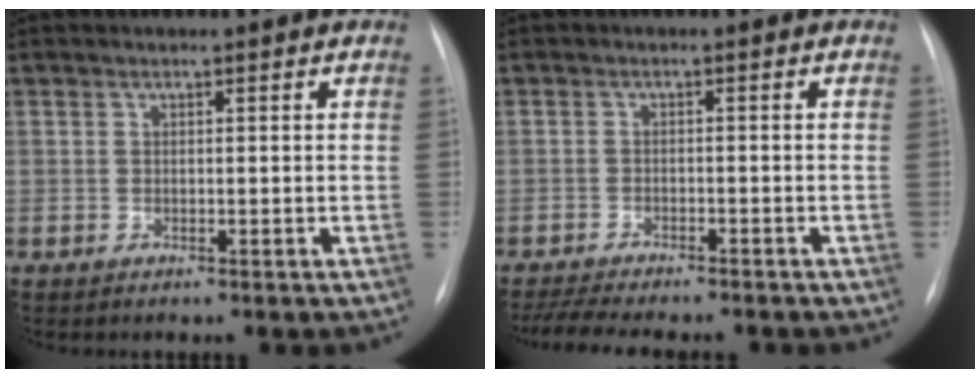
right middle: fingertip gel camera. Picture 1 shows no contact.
{"total": 11.1, "force": [-9.8, 1.5, 5.0], "torque": [-0.072, -0.008, -0.139]}